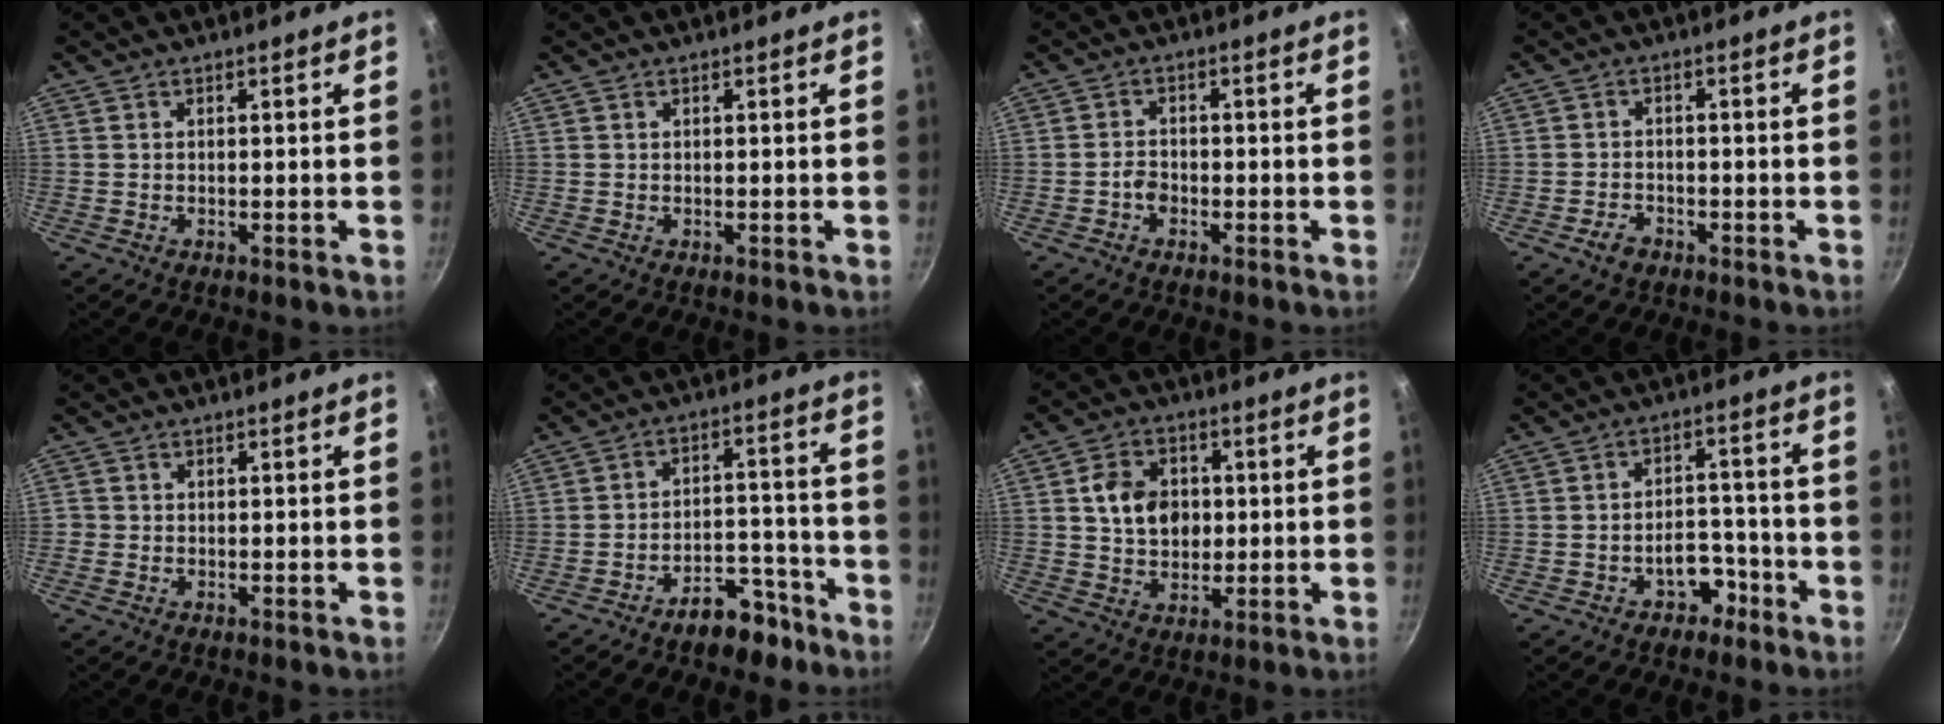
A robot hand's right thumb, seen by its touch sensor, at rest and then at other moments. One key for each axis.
{"total": 0.0}
{"total": 2.3, "fx": -1.2, "fy": 1.6, "fz": 1.2, "tx": -0.015, "ty": 0.017, "tz": -0.024}
{"total": 3.1, "fx": -1.9, "fy": 2.1, "fz": 1.3, "tx": -0.017, "ty": 0.019, "tz": -0.033}
{"total": 1.0, "fx": -0.3, "fy": 0.9, "fz": 0.2, "tx": -0.002, "ty": 0.001, "tz": -0.008}
{"total": 8.8, "fx": -6.3, "fy": 4.5, "fz": 4.1, "tx": -0.026, "ty": 0.075, "tz": -0.083}
{"total": 9.5, "fx": 1.1, "fy": 7.3, "fz": 5.9, "tx": -0.075, "ty": 0.004, "tz": 0.016}
{"total": 6.2, "fx": -3.4, "fy": 4.2, "fz": 3.0, "tx": -0.008, "ty": 0.041, "tz": -0.039}